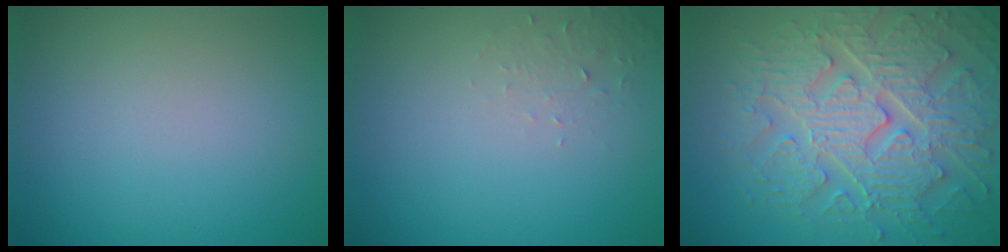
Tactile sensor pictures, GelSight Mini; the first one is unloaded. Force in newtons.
{"total": 1.2, "press": 1.2, "slide": 0.1}
{"total": 8.5, "press": 6.5, "slide": 5.4}